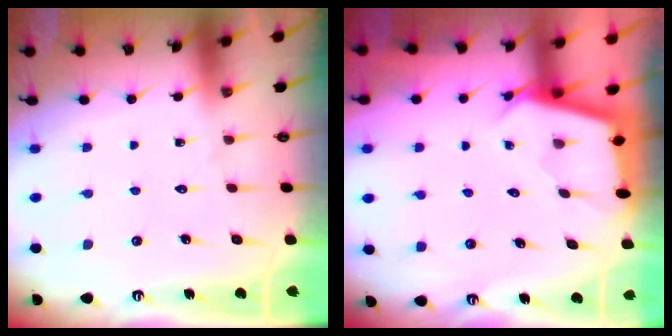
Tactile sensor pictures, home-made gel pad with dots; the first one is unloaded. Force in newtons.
{"total": 2.5, "press": 2.5, "slide": 0.1}